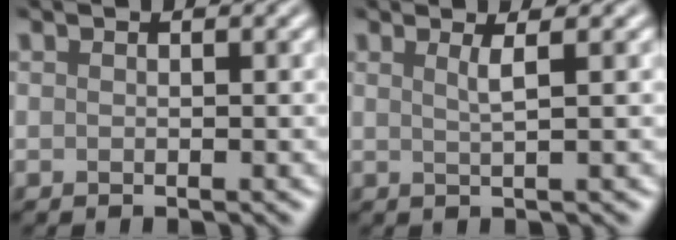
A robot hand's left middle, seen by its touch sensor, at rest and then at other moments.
{"total": 1.8, "force": [0.6, 0.5, 1.6], "torque": [-0.022, 0.001, 0.006]}